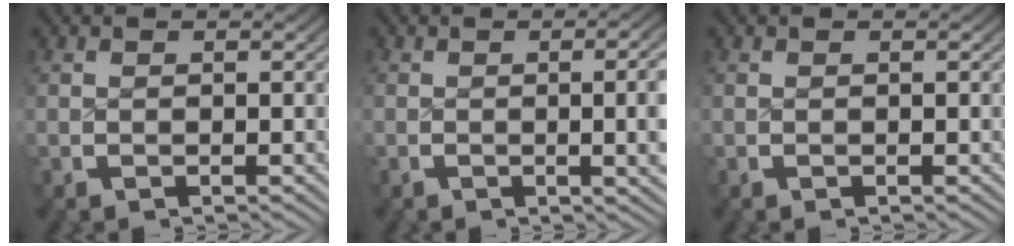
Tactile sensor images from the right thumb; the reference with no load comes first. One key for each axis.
{"total": 4.4, "fx": -0.7, "fy": 1.0, "fz": 4.2, "tx": -0.041, "ty": 0.013, "tz": -0.017}
{"total": 0.0}